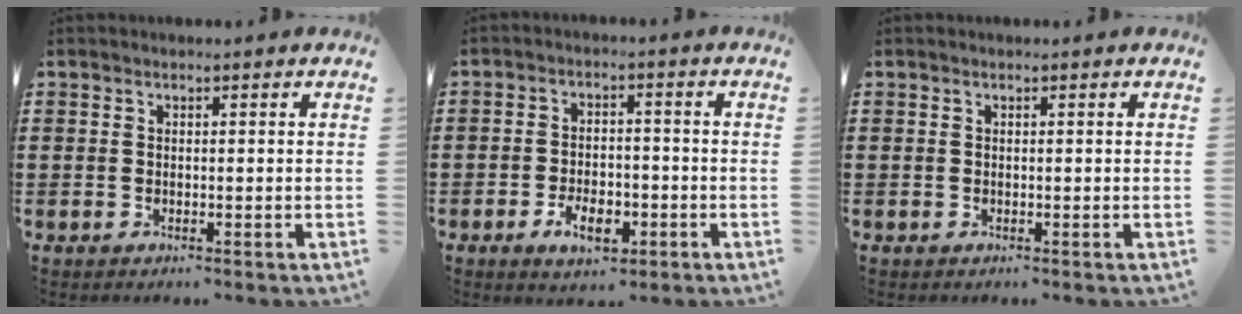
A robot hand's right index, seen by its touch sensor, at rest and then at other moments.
{"total": 5.9, "force": [-2.9, 2.8, 4.3], "torque": [-0.084, 0.003, -0.052]}
{"total": 0.0}